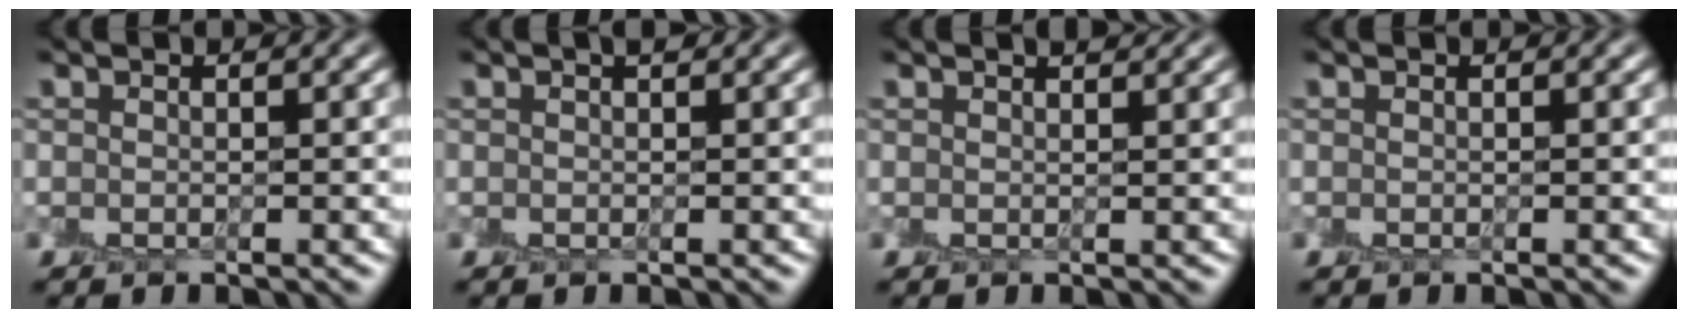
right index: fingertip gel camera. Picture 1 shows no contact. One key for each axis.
{"total": 0.7, "fx": 0.3, "fy": 0.2, "fz": 0.6, "tx": -0.006, "ty": 0.006, "tz": 0.003}
{"total": 1.2, "fx": 0.7, "fy": 0.4, "fz": 0.8, "tx": -0.011, "ty": 0.007, "tz": 0.006}
{"total": 0.0}